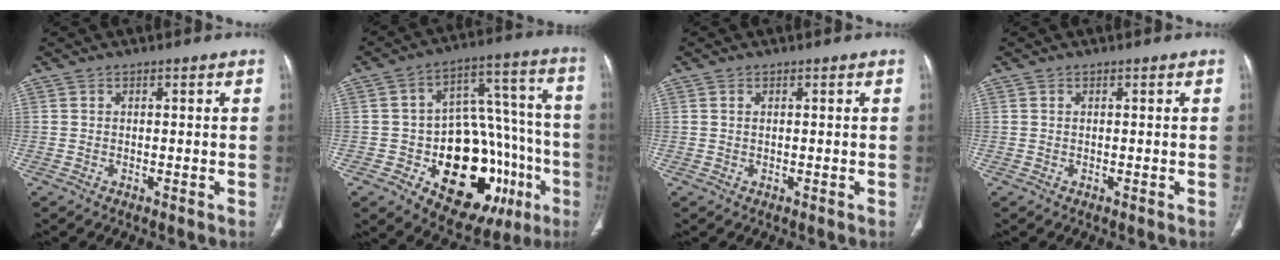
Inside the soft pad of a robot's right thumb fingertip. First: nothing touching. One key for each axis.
{"total": 27.4, "fx": -9.8, "fy": 15.6, "fz": 20.3, "tx": -0.212, "ty": 0.070, "tz": -0.118}
{"total": 0.5, "fx": 0.2, "fy": 0.2, "fz": 0.4, "tx": -0.013, "ty": 0.005, "tz": 0.006}
{"total": 0.0}